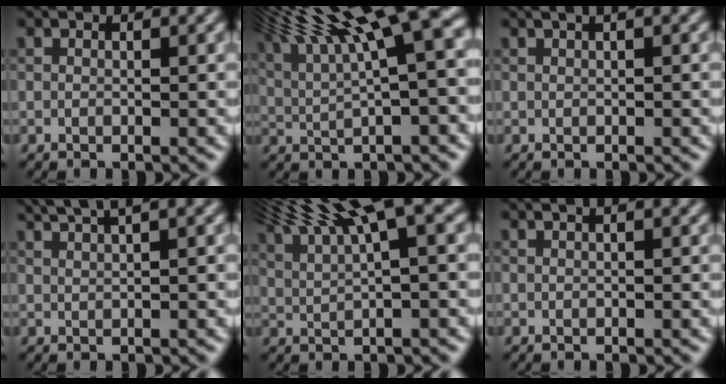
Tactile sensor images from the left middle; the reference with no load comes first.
{"total": 13.2, "force": [6.4, 3.2, 11.1], "torque": [-0.177, 0.024, 0.106]}
{"total": 3.8, "force": [1.8, 1.7, 2.9], "torque": [-0.016, 0.019, 0.006]}
{"total": 4.5, "force": [3.3, 0.9, 2.9], "torque": [-0.036, 0.012, 0.039]}
{"total": 10.5, "force": [6.3, 2.5, 8.0], "torque": [-0.121, 0.031, 0.094]}
{"total": 1.8, "force": [0.8, 0.6, 1.5], "torque": [-0.016, 0.005, 0.005]}